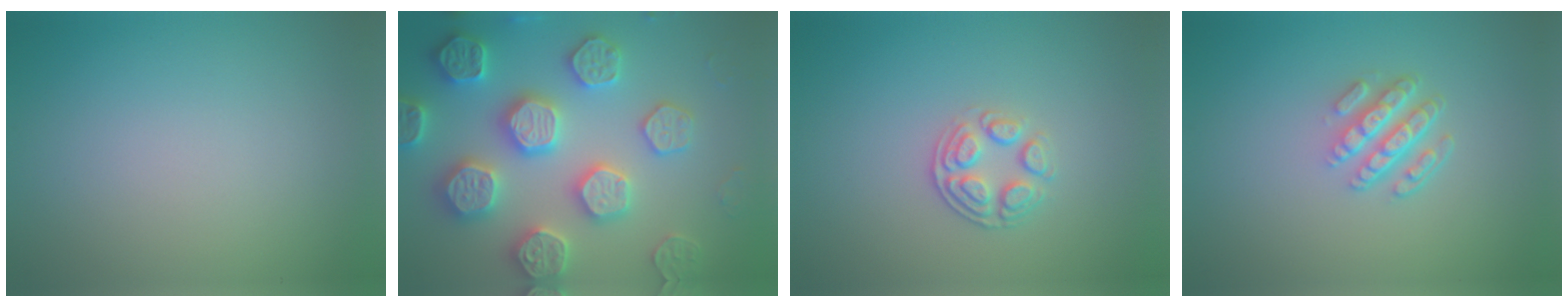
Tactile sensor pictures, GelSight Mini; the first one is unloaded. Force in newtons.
{"total": 7.9, "press": 7.7, "slide": 1.7}
{"total": 2.7, "press": 2.4, "slide": 1.2}
{"total": 4.3, "press": 3.1, "slide": 2.9}